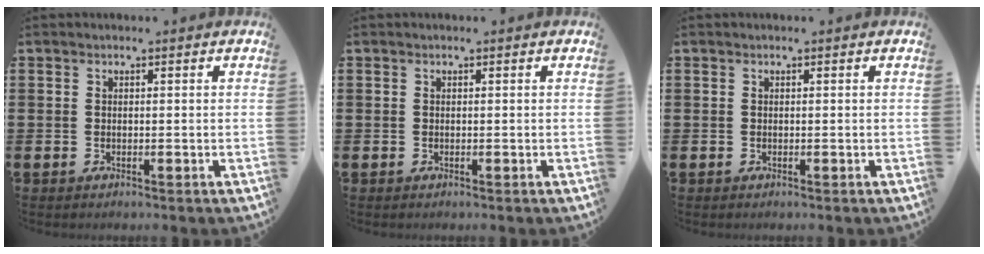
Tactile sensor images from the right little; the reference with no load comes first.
{"total": 0.0}
{"total": 0.0}